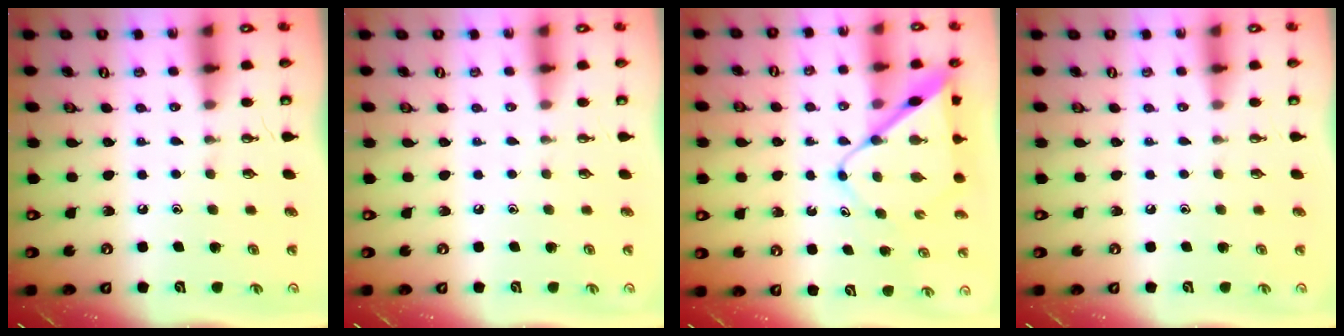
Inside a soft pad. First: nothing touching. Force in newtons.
{"total": 0.0}
{"total": 8.9, "press": 8.9, "slide": 0.6}
{"total": 0.0}